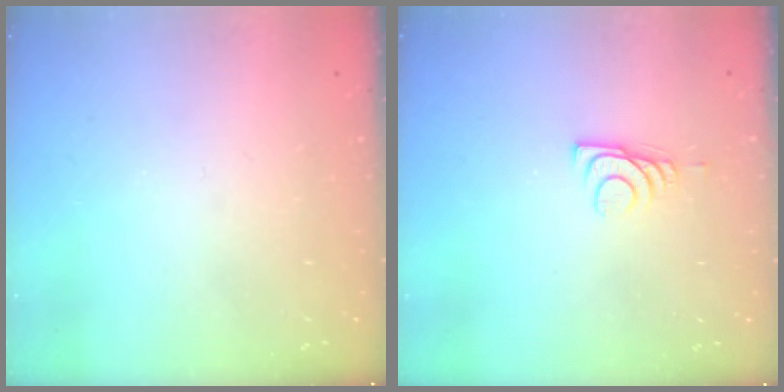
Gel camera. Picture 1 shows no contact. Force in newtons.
{"total": 6.6, "press": 6.6, "slide": 0.9}